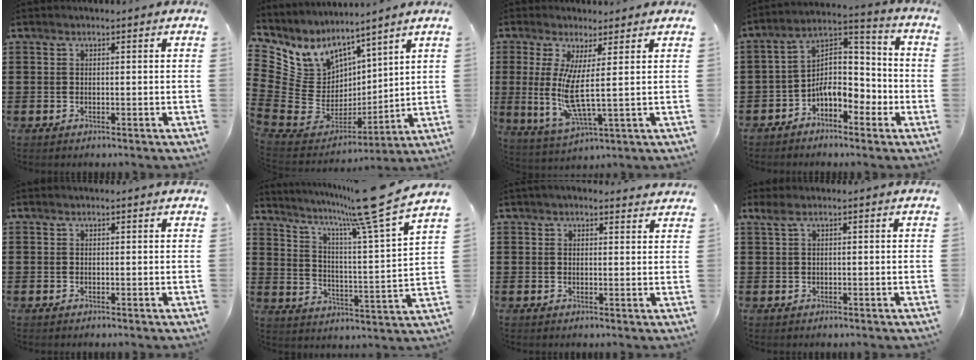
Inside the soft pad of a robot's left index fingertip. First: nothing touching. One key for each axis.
{"total": 8.2, "fx": 4.6, "fy": 6.7, "fz": 1.1, "tx": -0.084, "ty": -0.052, "tz": 0.092}
{"total": 8.0, "fx": 2.0, "fy": 0.4, "fz": 7.7, "tx": -0.162, "ty": -0.035, "tz": 0.033}
{"total": 8.3, "fx": -3.0, "fy": 5.2, "fz": 5.7, "tx": -0.111, "ty": 0.000, "tz": -0.063}
{"total": 0.0}
{"total": 12.1, "fx": 9.7, "fy": -0.4, "fz": 7.2, "tx": -0.136, "ty": -0.069, "tz": 0.147}
{"total": 2.0, "fx": 1.9, "fy": 0.5, "fz": 0.5, "tx": -0.015, "ty": 0.001, "tz": 0.036}
{"total": 1.1, "fx": 0.3, "fy": 0.1, "fz": 1.1, "tx": -0.021, "ty": -0.002, "tz": 0.007}